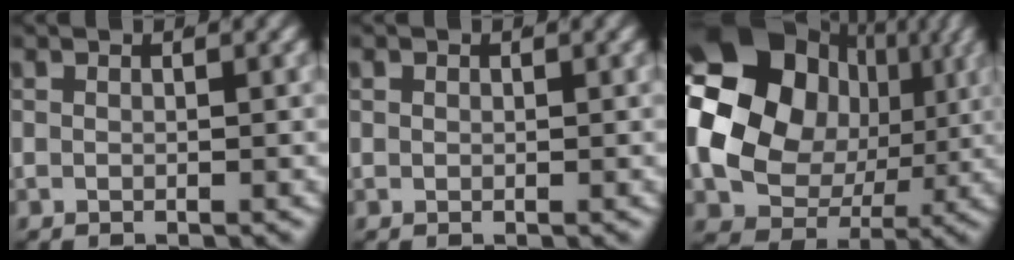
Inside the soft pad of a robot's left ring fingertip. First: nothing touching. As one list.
[{"total": 0.6, "force": [0.2, 0.6, 0.3], "torque": [-0.010, -0.007, 0.007]}, {"total": 21.9, "force": [3.4, 17.6, 12.7], "torque": [-0.245, -0.032, 0.054]}]